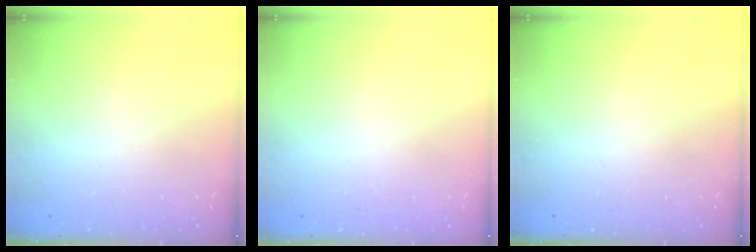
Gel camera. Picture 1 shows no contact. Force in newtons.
{"total": 0.0}
{"total": 0.0}